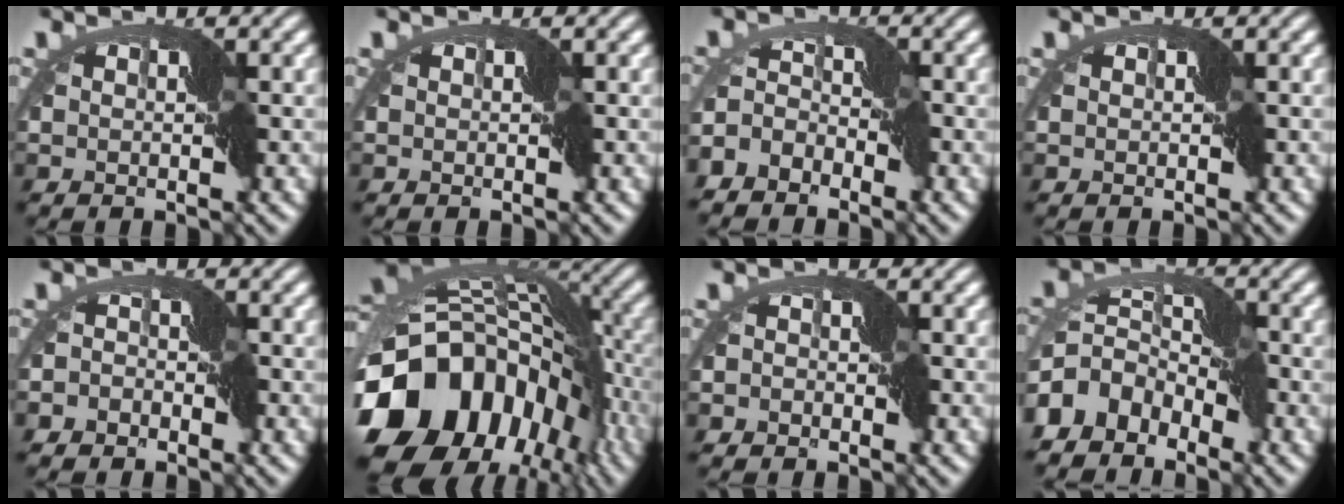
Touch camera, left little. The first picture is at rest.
{"total": 0.0}
{"total": 4.2, "force": [-3.4, 1.9, 1.5], "torque": [-0.031, 0.010, -0.072]}
{"total": 0.0}
{"total": 4.9, "force": [-4.2, 2.4, 0.6], "torque": [0.003, -0.004, -0.071]}
{"total": 17.8, "force": [-7.7, 12.0, 10.6], "torque": [-0.259, -0.015, -0.137]}
{"total": 3.1, "force": [-2.7, 1.4, 0.2], "torque": [0.002, 0.000, -0.046]}
{"total": 6.0, "force": [-3.8, 3.6, 2.9], "torque": [-0.066, 0.006, -0.093]}